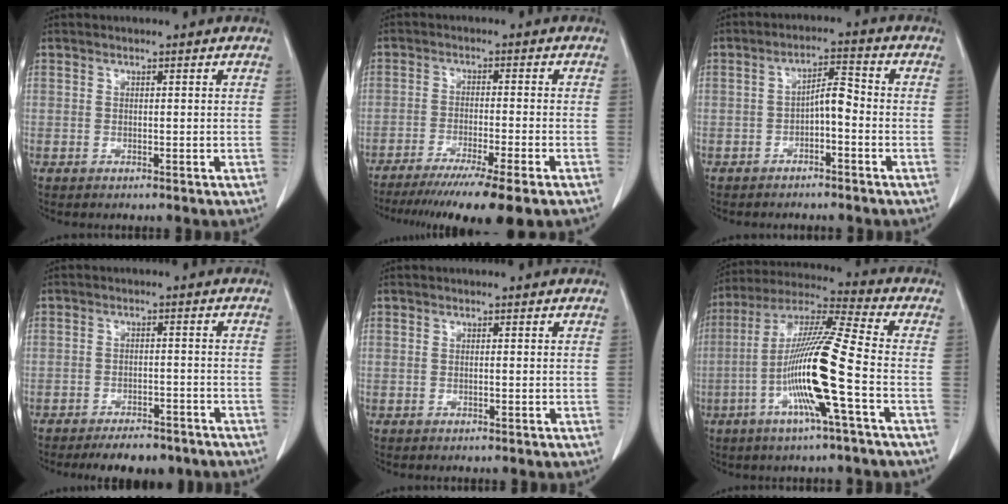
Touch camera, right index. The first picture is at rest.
{"total": 14.1, "force": [-11.0, -0.7, 8.8], "torque": [-0.119, -0.042, -0.171]}
{"total": 4.1, "force": [-1.3, 1.3, 3.7], "torque": [-0.065, 0.016, -0.022]}
{"total": 7.0, "force": [-5.7, 2.9, 2.9], "torque": [-0.033, 0.003, -0.078]}
{"total": 0.0}
{"total": 15.6, "force": [-4.4, -0.9, 14.9], "torque": [-0.293, -0.004, -0.093]}